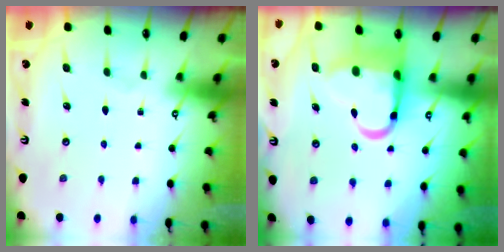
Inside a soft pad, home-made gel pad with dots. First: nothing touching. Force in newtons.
{"total": 13.2, "press": 12.9, "slide": 2.9}